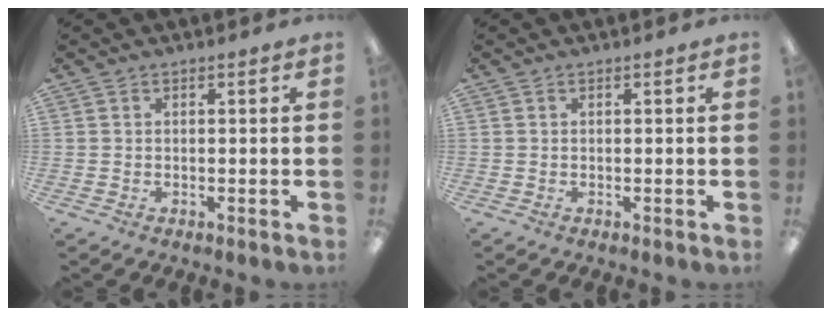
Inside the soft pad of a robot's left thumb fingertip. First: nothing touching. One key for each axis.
{"total": 0.0}